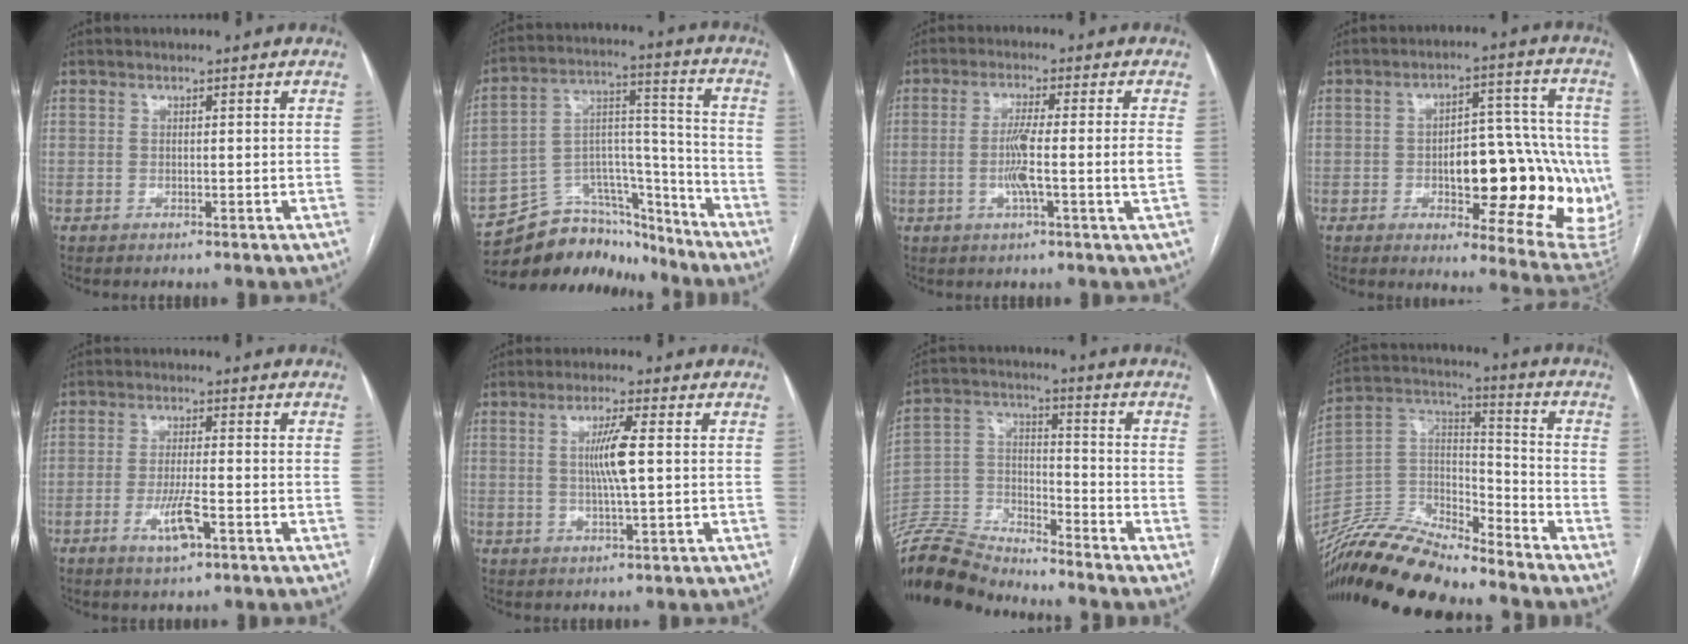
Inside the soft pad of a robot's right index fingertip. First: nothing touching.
{"total": 17.2, "force": [-15.5, 6.3, 3.6], "torque": [-0.049, 0.064, -0.246]}
{"total": 6.9, "force": [-1.2, -0.7, 6.7], "torque": [-0.127, 0.000, -0.021]}
{"total": 20.6, "force": [-2.7, 7.6, 19.0], "torque": [-0.186, 0.022, -0.013]}
{"total": 5.4, "force": [-2.4, 0.7, 4.8], "torque": [-0.095, -0.007, -0.042]}
{"total": 5.6, "force": [0.6, -0.1, 5.6], "torque": [-0.107, -0.003, 0.013]}
{"total": 14.0, "force": [-13.8, 1.7, 1.3], "torque": [-0.033, 0.033, -0.261]}
{"total": 17.9, "force": [-16.7, 2.7, 6.0], "torque": [-0.106, 0.024, -0.314]}